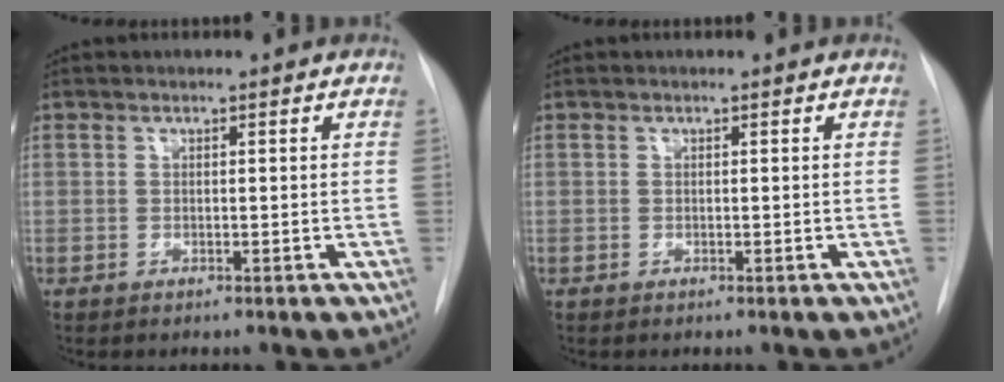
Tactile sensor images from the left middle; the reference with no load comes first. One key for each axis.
{"total": 0.0}